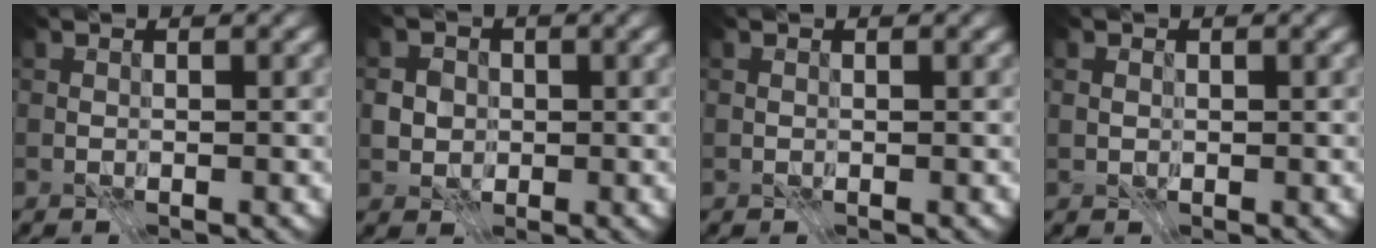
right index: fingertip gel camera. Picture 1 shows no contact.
{"total": 3.3, "force": [-0.2, 3.0, 1.3], "torque": [-0.017, 0.007, -0.009]}
{"total": 0.0}
{"total": 0.8, "force": [0.0, 0.8, 0.4], "torque": [-0.009, -0.001, -0.002]}